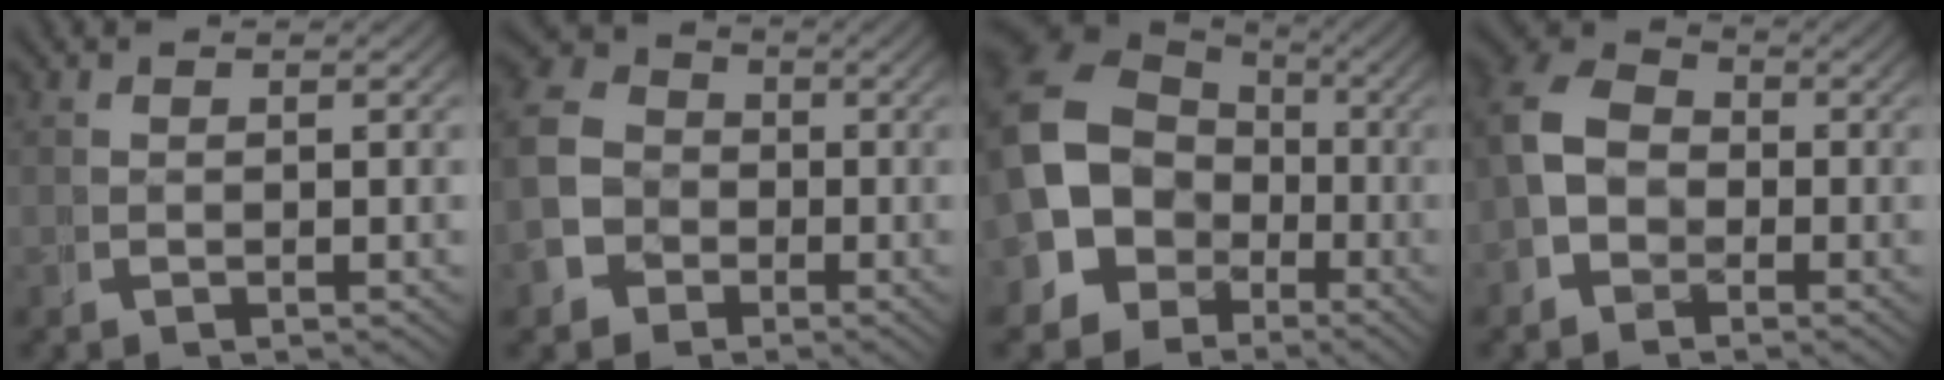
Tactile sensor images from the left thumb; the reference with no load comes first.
{"total": 9.4, "force": [-0.8, 8.6, 3.7], "torque": [-0.067, -0.010, -0.030]}
{"total": 11.4, "force": [-1.2, 9.5, 6.1], "torque": [-0.139, -0.040, -0.012]}
{"total": 6.7, "force": [-0.2, 5.6, 3.6], "torque": [-0.063, -0.003, -0.013]}